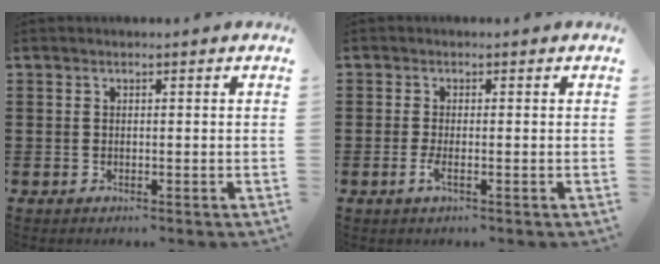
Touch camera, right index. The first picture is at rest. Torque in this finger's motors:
{"motor_torque": [0.02, -0.01, 0.08, 0.03]}